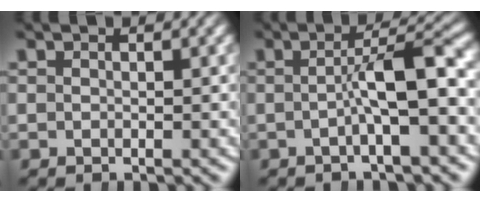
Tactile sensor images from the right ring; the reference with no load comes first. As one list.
[{"total": 4.3, "force": [-1.0, -0.1, 4.1], "torque": [-0.065, 0.008, -0.016]}]